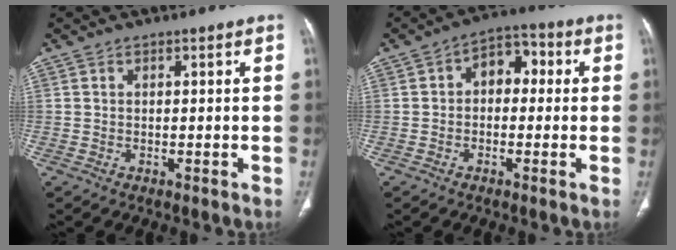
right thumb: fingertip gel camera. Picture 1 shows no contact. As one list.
[{"total": 6.9, "force": [0.6, 4.7, 5.0], "torque": [-0.044, 0.026, -0.004]}]